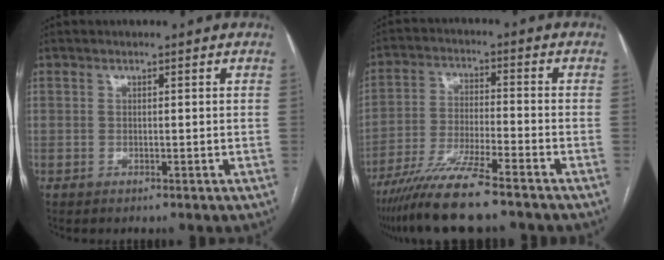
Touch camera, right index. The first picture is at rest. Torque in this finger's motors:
{"motor_torque": [1.02, -1.11, 0.81, 0.21]}